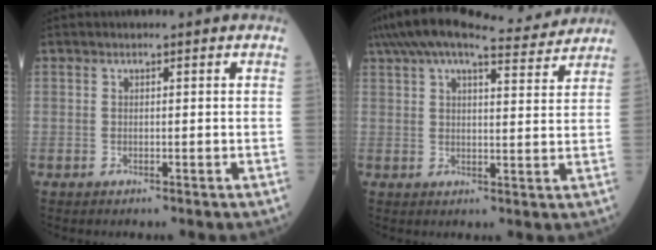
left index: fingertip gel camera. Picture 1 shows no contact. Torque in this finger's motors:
{"motor_torque": [0.77, -1.37, 0.39, 0.09]}